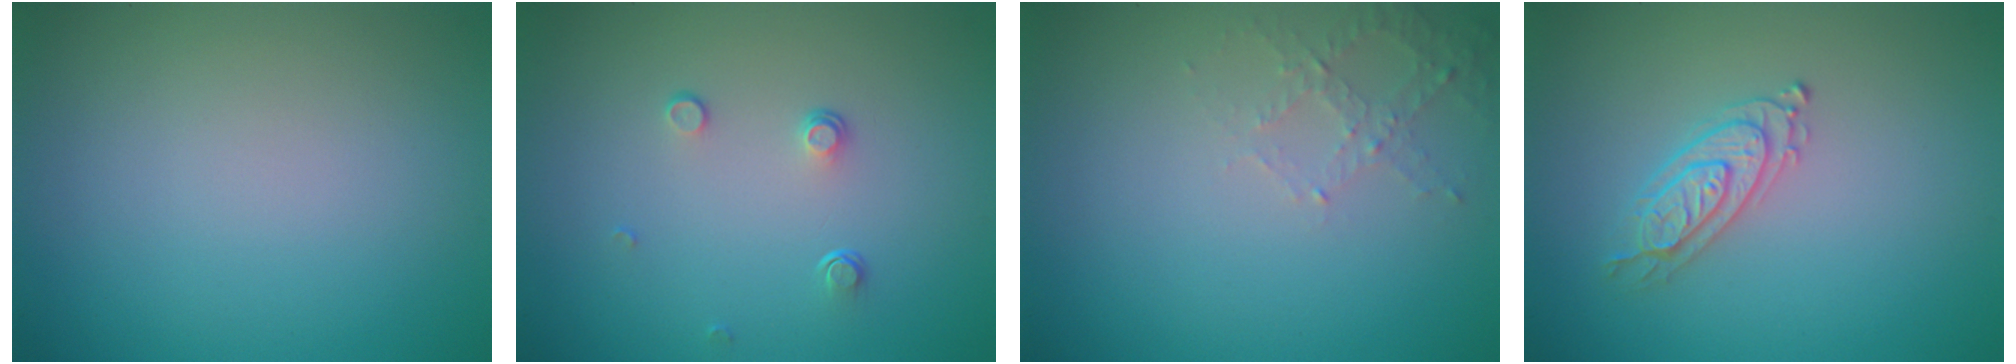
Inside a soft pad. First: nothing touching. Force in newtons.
{"total": 1.0, "press": 0.7, "slide": 0.8}
{"total": 1.8, "press": 1.7, "slide": 0.5}
{"total": 2.2, "press": 2.1, "slide": 0.4}